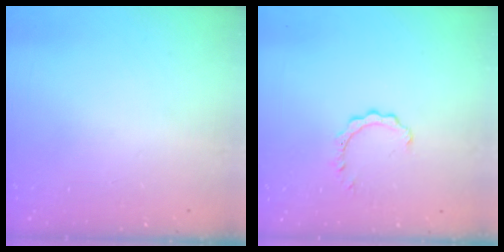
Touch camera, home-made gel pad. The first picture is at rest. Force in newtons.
{"total": 2.4, "press": 2.3, "slide": 0.3}